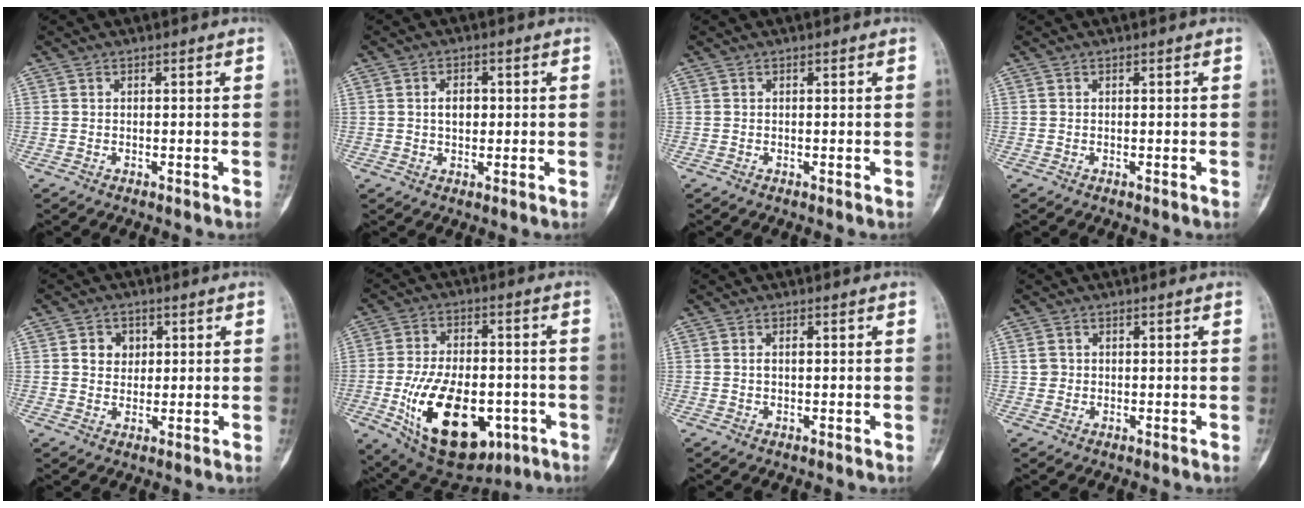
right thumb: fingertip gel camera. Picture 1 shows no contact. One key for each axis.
{"total": 3.6, "fx": 0.4, "fy": 2.4, "fz": 2.6, "tx": -0.033, "ty": 0.003, "tz": 0.007}
{"total": 0.0}
{"total": 0.0}
{"total": 4.5, "fx": 1.2, "fy": 3.8, "fz": 2.0, "tx": -0.009, "ty": -0.001, "tz": 0.018}
{"total": 22.1, "fx": -6.9, "fy": 12.3, "fz": 17.1, "tx": -0.271, "ty": 0.012, "tz": -0.084}
{"total": 1.2, "fx": 0.2, "fy": 0.6, "fz": 1.0, "tx": -0.018, "ty": 0.001, "tz": 0.003}
{"total": 1.5, "fx": 0.3, "fy": 1.4, "fz": 0.4, "tx": 0.003, "ty": 0.001, "tz": 0.007}